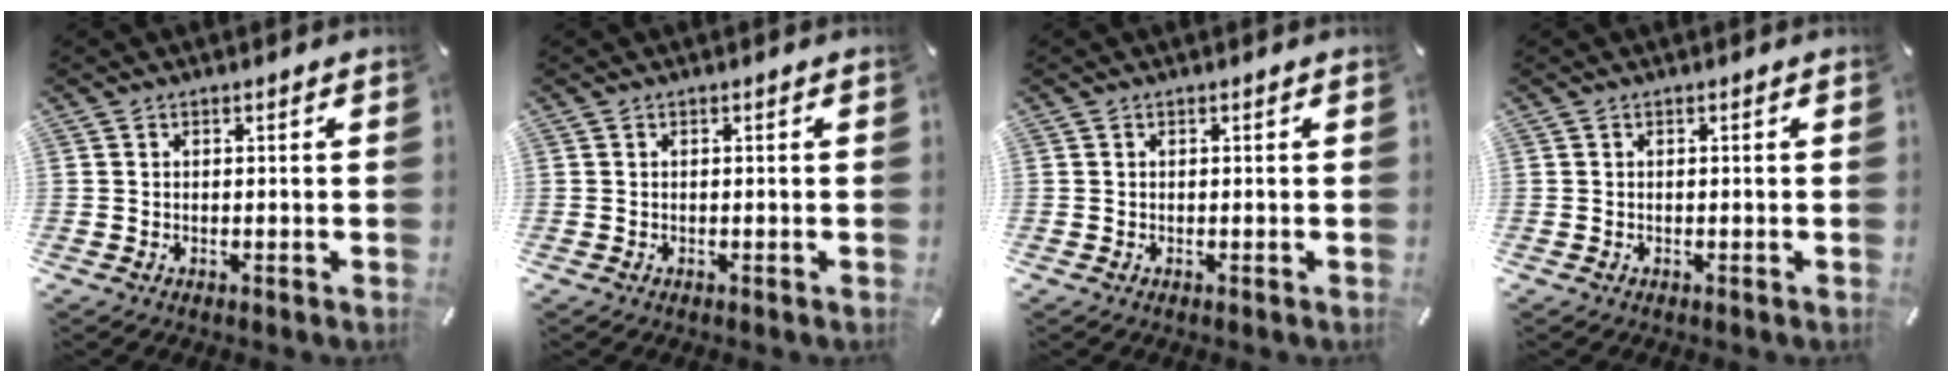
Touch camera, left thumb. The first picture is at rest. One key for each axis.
{"total": 0.0}
{"total": 0.0}
{"total": 0.0}